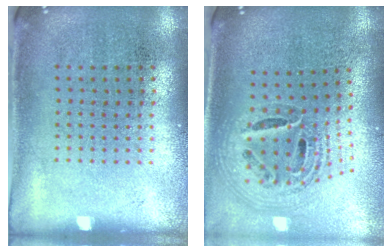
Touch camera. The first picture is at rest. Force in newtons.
{"total": 1.8, "press": 1.5, "slide": 1.0}